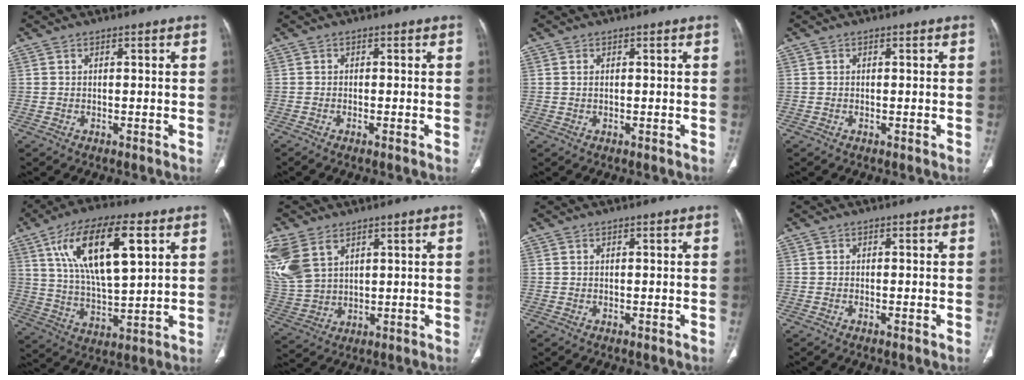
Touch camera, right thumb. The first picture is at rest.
{"total": 1.1, "force": [-0.7, 0.0, 0.8], "torque": [-0.024, -0.002, -0.017]}
{"total": 0.6, "force": [0.2, 0.3, 0.5], "torque": [-0.013, 0.005, 0.006]}
{"total": 0.0}
{"total": 19.0, "force": [7.2, 7.4, 15.9], "torque": [-0.268, -0.014, 0.132]}
{"total": 13.6, "force": [6.4, 8.8, 8.1], "torque": [-0.198, -0.010, 0.144]}
{"total": 0.0}
{"total": 0.6, "force": [-0.4, 0.0, 0.4], "torque": [-0.013, -0.001, -0.009]}